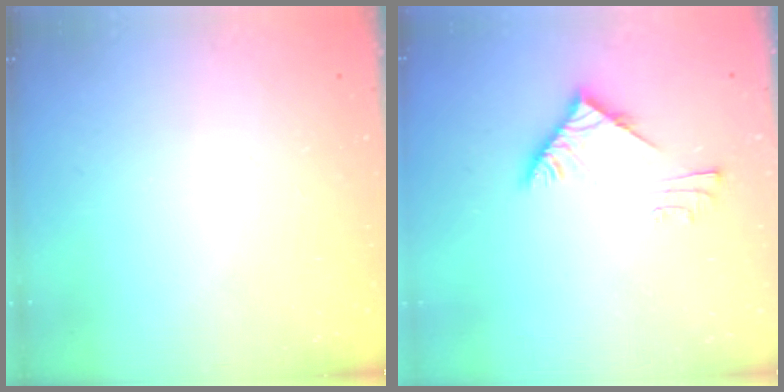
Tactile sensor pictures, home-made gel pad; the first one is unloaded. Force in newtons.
{"total": 6.0, "press": 6.0, "slide": 0.7}